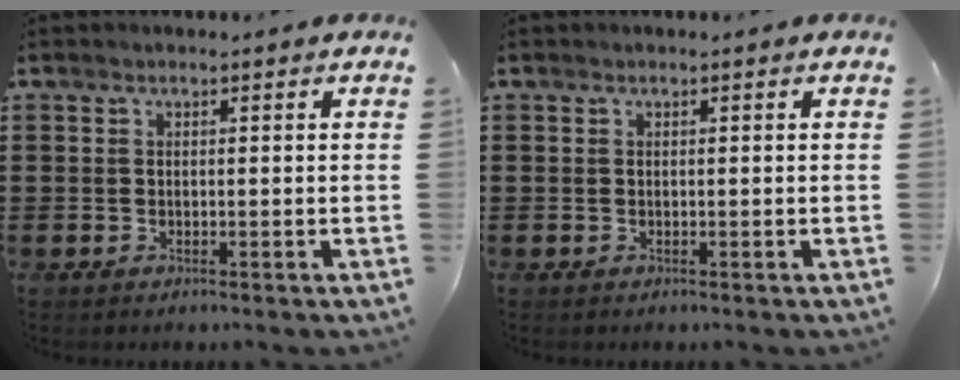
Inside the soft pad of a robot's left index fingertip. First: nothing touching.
{"total": 0.0}